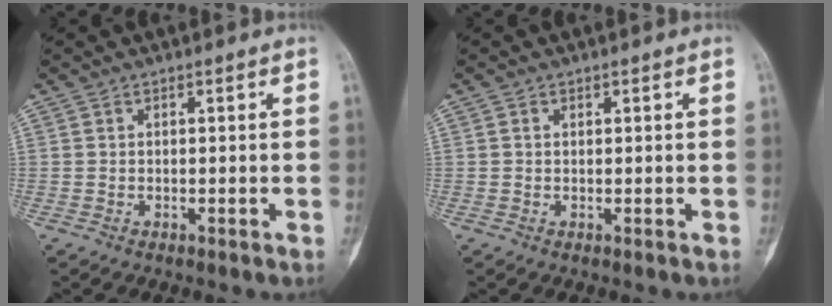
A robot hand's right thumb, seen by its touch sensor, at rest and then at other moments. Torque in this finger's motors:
{"motor_torque": [-0.54, -0.36, 0.20, -0.14, -0.03]}